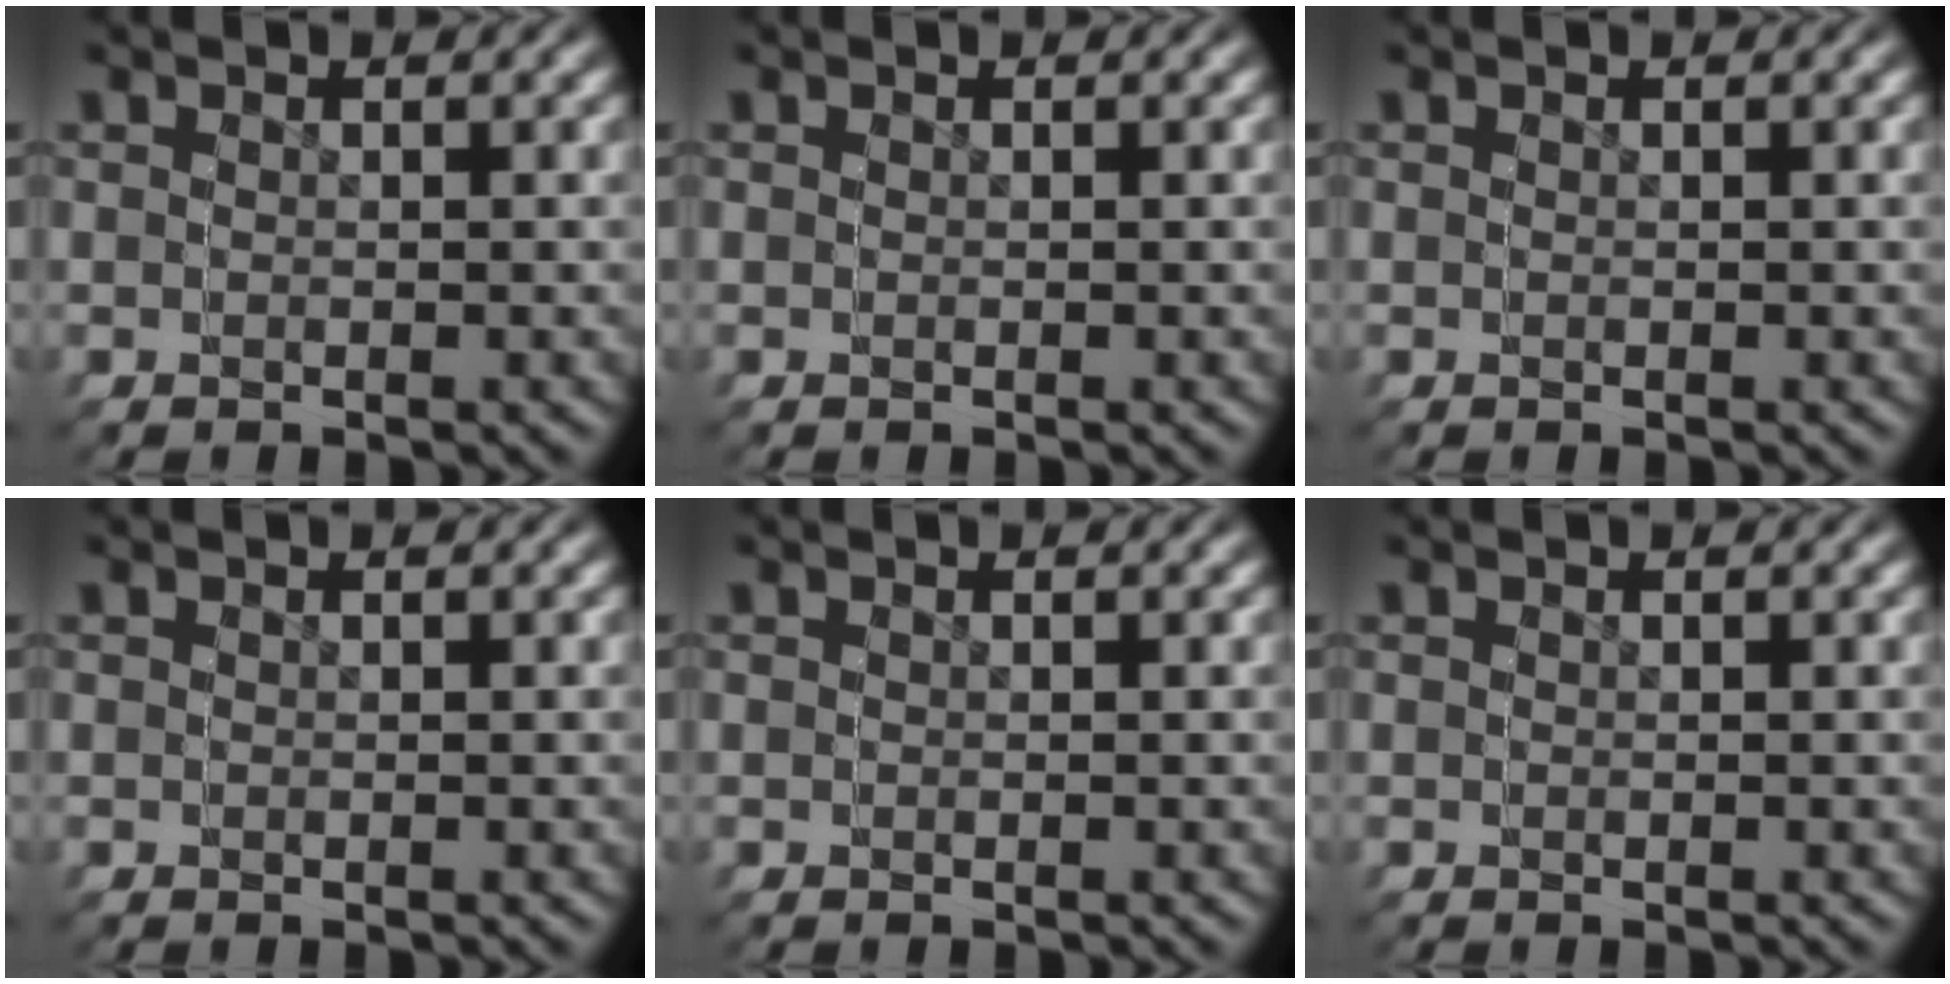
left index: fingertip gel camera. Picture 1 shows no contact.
{"total": 0.0}
{"total": 0.0}
{"total": 0.0}
{"total": 0.0}
{"total": 0.0}